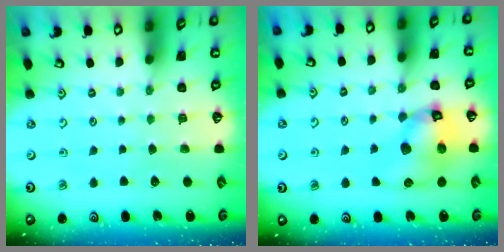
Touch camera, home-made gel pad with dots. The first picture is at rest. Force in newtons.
{"total": 12.9, "press": 12.8, "slide": 1.7}